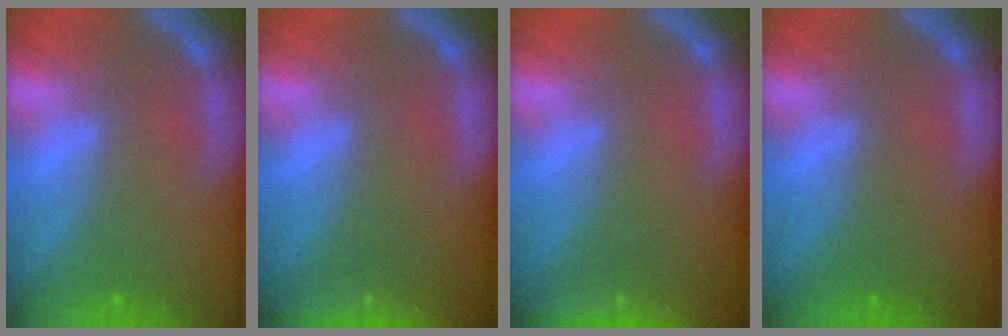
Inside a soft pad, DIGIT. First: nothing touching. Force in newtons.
{"total": 5.0}
{"total": 5.0}
{"total": 0.0}